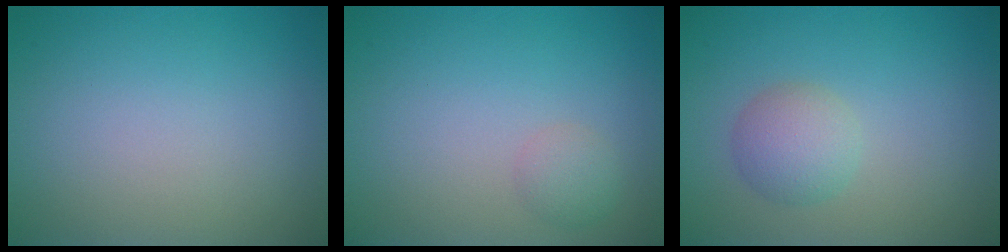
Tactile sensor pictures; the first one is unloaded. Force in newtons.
{"total": 1.4, "press": 1.4, "slide": 0.0}
{"total": 2.7, "press": 2.7, "slide": 0.1}